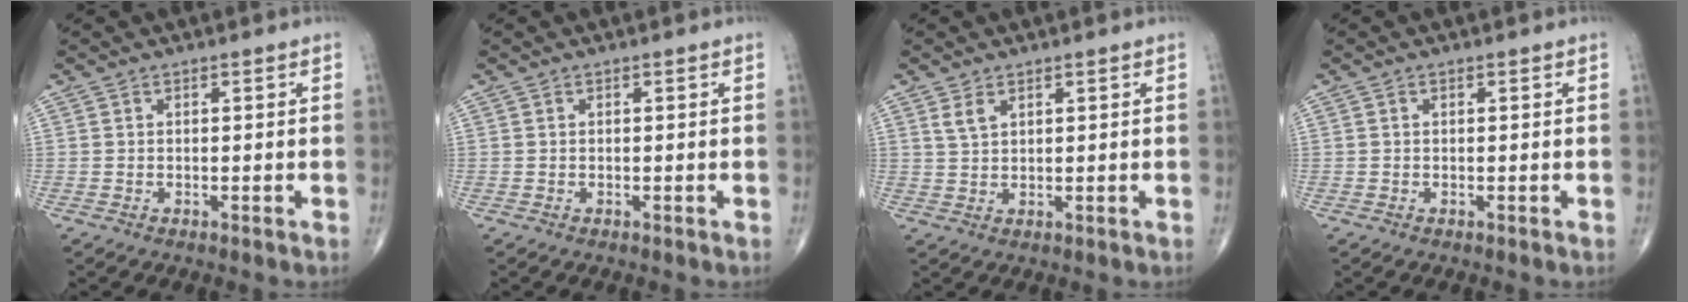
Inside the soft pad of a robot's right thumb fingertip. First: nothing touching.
{"total": 0.0}
{"total": 2.6, "force": [1.5, 1.4, 1.6], "torque": [-0.031, -0.002, 0.035]}
{"total": 0.0}